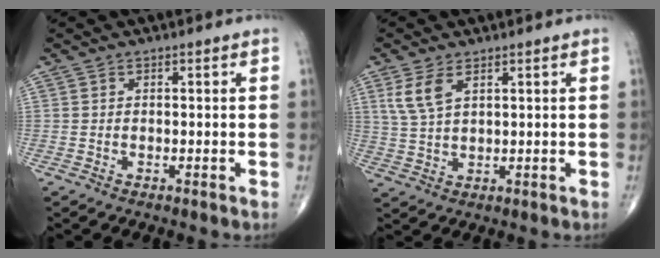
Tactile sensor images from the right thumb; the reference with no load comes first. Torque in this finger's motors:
{"motor_torque": [0.74, 1.15, 0.19, -0.02, 0.29]}